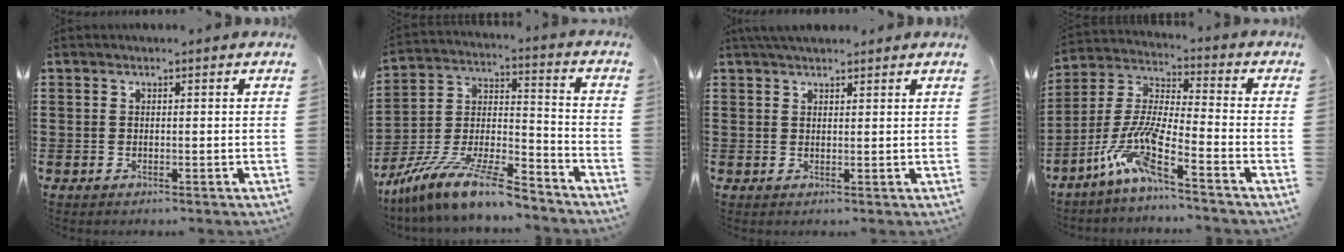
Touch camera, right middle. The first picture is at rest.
{"total": 11.7, "force": [-10.4, 1.0, 5.4], "torque": [-0.103, 0.014, -0.204]}
{"total": 2.2, "force": [1.9, 0.7, 0.7], "torque": [-0.019, 0.005, 0.037]}
{"total": 9.5, "force": [-6.6, 0.5, 6.7], "torque": [-0.160, -0.029, -0.137]}